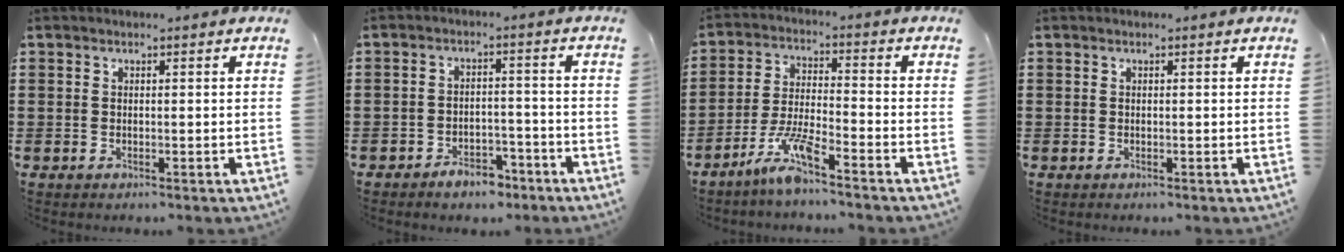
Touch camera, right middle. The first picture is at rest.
{"total": 3.9, "force": [-3.5, 1.4, 1.1], "torque": [-0.018, 0.011, -0.068]}
{"total": 7.2, "force": [-5.4, 0.5, 4.7], "torque": [-0.103, -0.010, -0.103]}
{"total": 0.0}